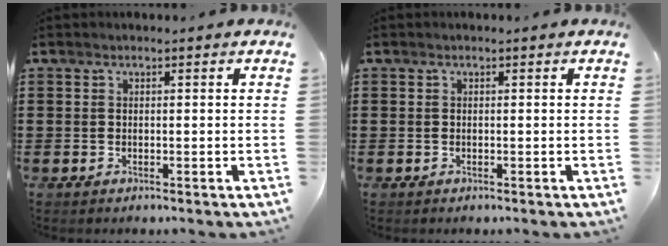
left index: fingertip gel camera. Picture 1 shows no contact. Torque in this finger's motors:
{"motor_torque": [0.00, 0.00, 0.00, 0.00]}